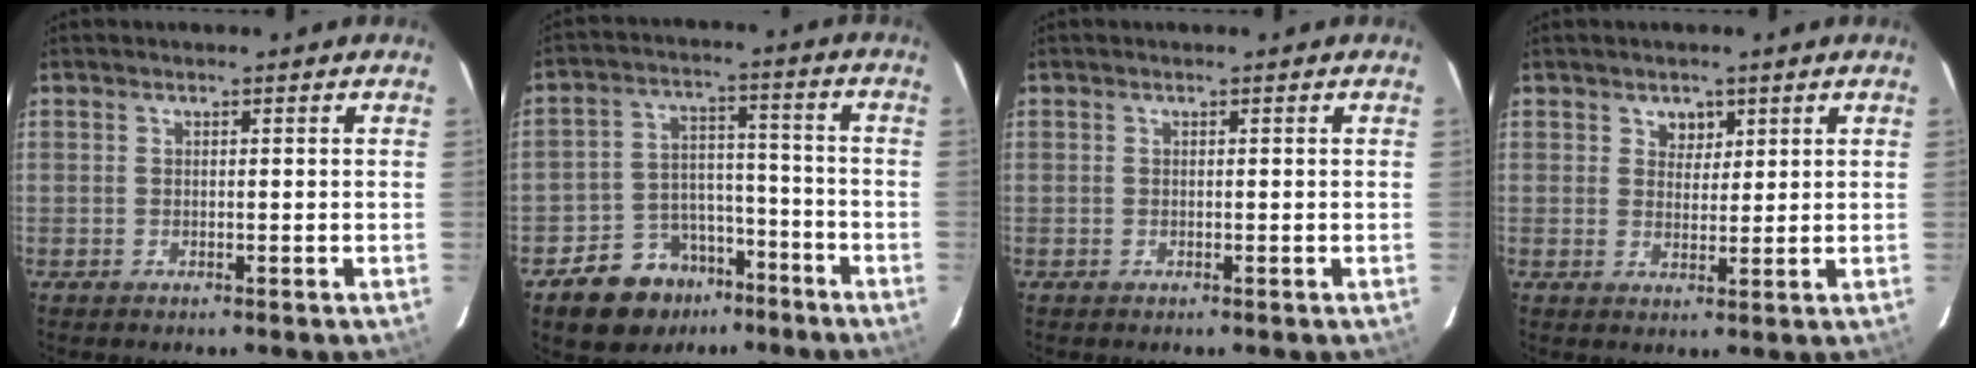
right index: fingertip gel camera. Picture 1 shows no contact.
{"total": 11.1, "force": [-7.4, 7.8, 2.9], "torque": [-0.068, 0.040, -0.103]}
{"total": 0.0}
{"total": 2.9, "force": [1.6, 2.3, 0.7], "torque": [-0.003, 0.001, 0.027]}